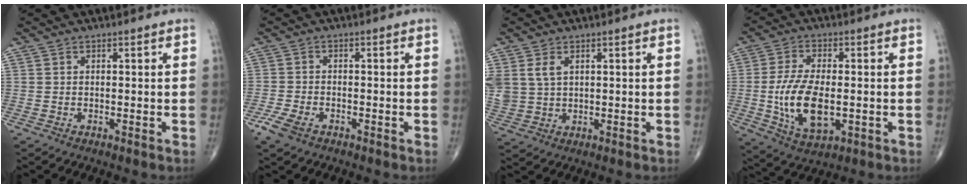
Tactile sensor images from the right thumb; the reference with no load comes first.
{"total": 4.3, "force": [-2.6, 2.2, 2.6], "torque": [-0.062, 0.003, -0.049]}
{"total": 6.8, "force": [2.3, 4.8, 4.2], "torque": [-0.095, 0.000, 0.060]}
{"total": 12.7, "force": [-1.6, 6.3, 10.9], "torque": [-0.210, -0.009, -0.023]}